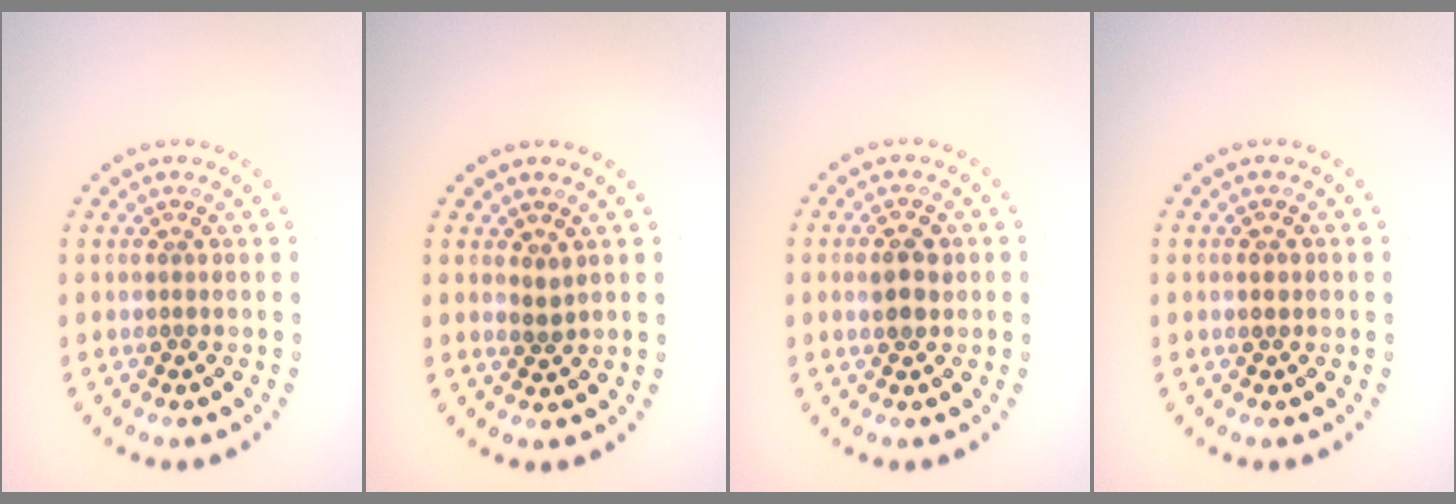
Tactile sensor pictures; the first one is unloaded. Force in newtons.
{"total": 0.8, "press": 0.7, "slide": 0.3}
{"total": 2.3, "press": 2.3, "slide": 0.4}
{"total": 1.0, "press": 1.0, "slide": 0.0}